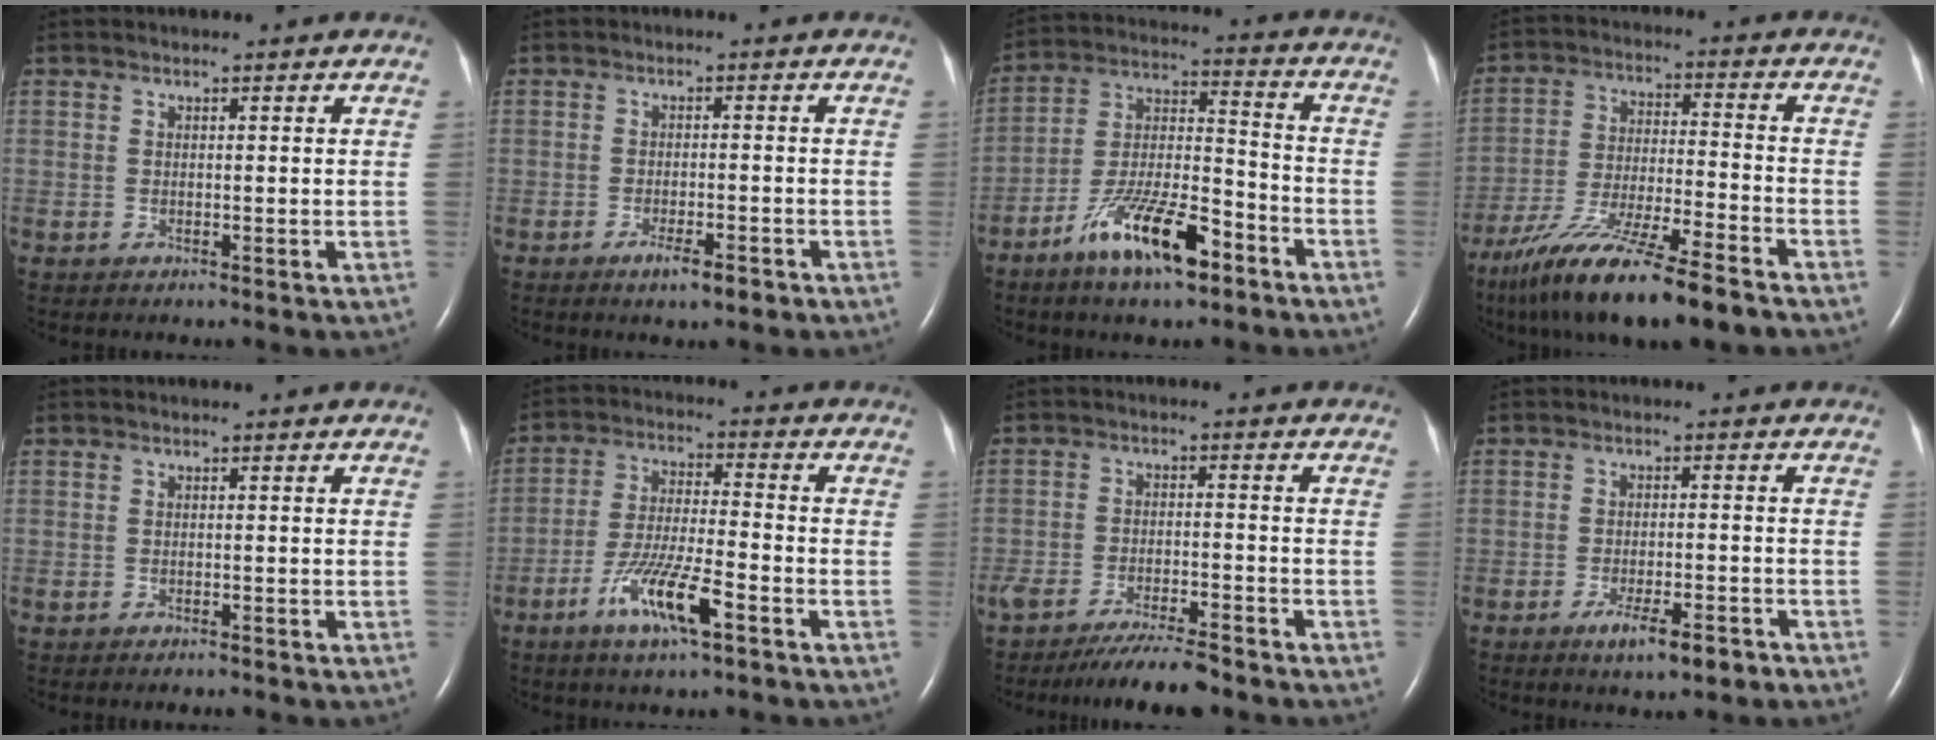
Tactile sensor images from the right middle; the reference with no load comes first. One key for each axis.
{"total": 3.2, "fx": -2.2, "fy": 0.6, "fz": 2.4, "tx": -0.041, "ty": -0.004, "tz": -0.033}
{"total": 13.3, "fx": -8.1, "fy": 3.4, "fz": 10.0, "tx": -0.193, "ty": -0.004, "tz": -0.145}
{"total": 16.5, "fx": -12.5, "fy": 0.9, "fz": 10.8, "tx": -0.199, "ty": -0.041, "tz": -0.220}
{"total": 0.9, "fx": -0.8, "fy": 0.1, "fz": 0.3, "tx": -0.011, "ty": -0.002, "tz": -0.011}
{"total": 9.5, "fx": -5.1, "fy": 1.2, "fz": 8.0, "tx": -0.162, "ty": -0.012, "tz": -0.095}
{"total": 8.4, "fx": -7.4, "fy": 0.8, "fz": 4.0, "tx": -0.063, "ty": -0.021, "tz": -0.120}
{"total": 5.1, "fx": -3.4, "fy": 0.8, "fz": 3.7, "tx": -0.066, "ty": -0.008, "tz": -0.052}